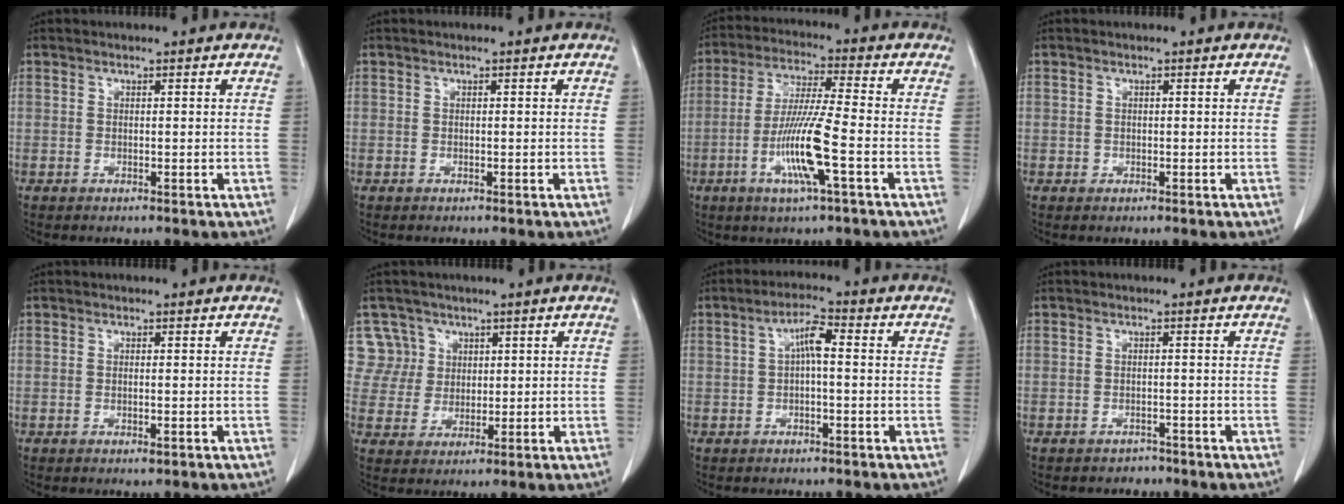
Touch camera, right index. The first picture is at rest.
{"total": 0.0}
{"total": 10.8, "force": [-3.6, -0.1, 10.2], "torque": [-0.205, -0.011, -0.070]}
{"total": 0.6, "force": [0.0, 0.6, 0.0], "torque": [0.006, 0.006, -0.003]}
{"total": 0.9, "force": [-0.3, 0.2, 0.8], "torque": [-0.017, -0.003, -0.002]}
{"total": 5.9, "force": [2.4, 5.4, -0.8], "torque": [0.030, 0.013, 0.053]}
{"total": 4.1, "force": [0.3, 0.9, 3.9], "torque": [-0.070, 0.014, 0.002]}
{"total": 1.8, "force": [-1.5, 0.9, -0.2], "torque": [-0.003, 0.002, -0.023]}